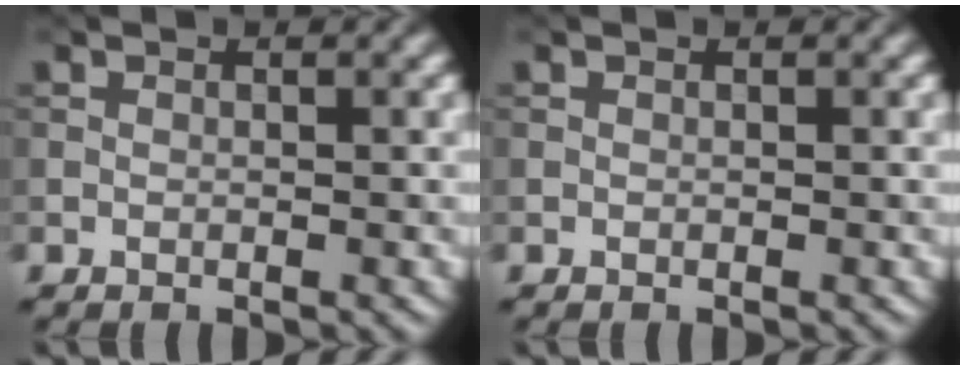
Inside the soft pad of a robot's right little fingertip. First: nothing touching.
{"total": 0.0}